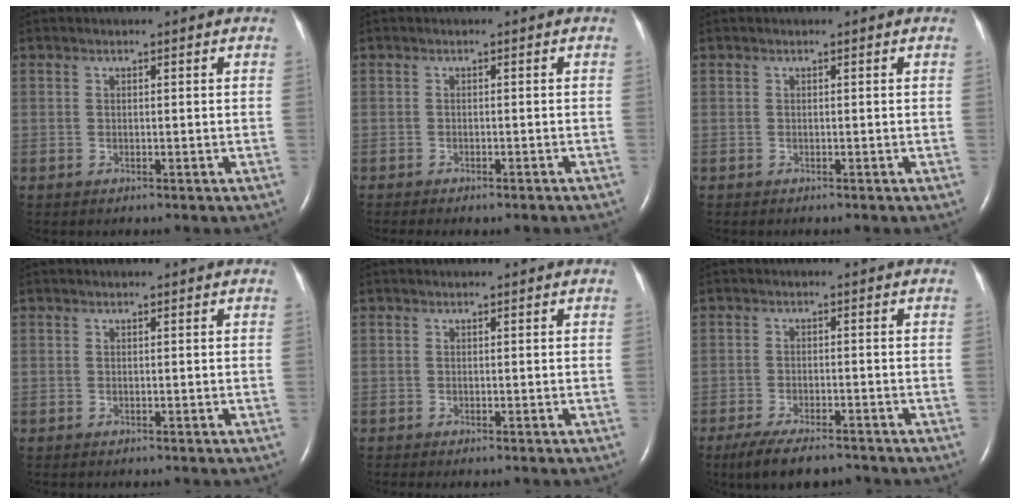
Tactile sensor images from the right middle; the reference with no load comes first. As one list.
[{"total": 5.2, "force": [-4.5, 0.8, 2.4], "torque": [-0.026, -0.005, -0.054]}, {"total": 0.0}, {"total": 0.0}, {"total": 0.0}, {"total": 7.7, "force": [-6.2, 2.0, 4.1], "torque": [-0.073, -0.014, -0.100]}]